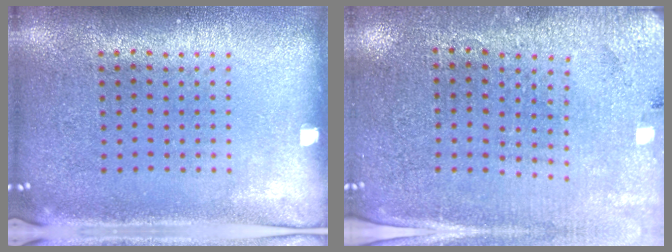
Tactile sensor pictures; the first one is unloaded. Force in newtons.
{"total": 2.8, "press": 2.7, "slide": 0.5}